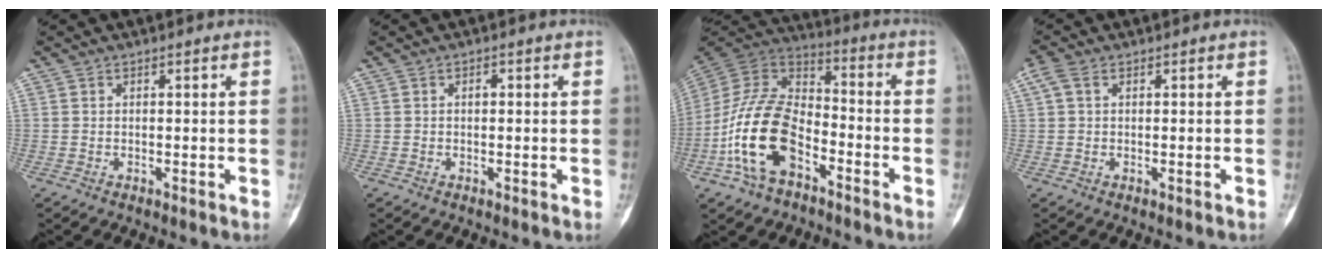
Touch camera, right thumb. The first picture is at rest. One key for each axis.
{"total": 0.9, "fx": 0.1, "fy": 0.6, "fz": 0.6, "tx": -0.005, "ty": 0.003, "tz": -0.001}
{"total": 17.7, "fx": -7.1, "fy": 10.0, "fz": 12.7, "tx": -0.239, "ty": 0.056, "tz": -0.140}
{"total": 2.6, "fx": 0.8, "fy": 1.4, "fz": 2.1, "tx": -0.061, "ty": 0.017, "tz": 0.017}